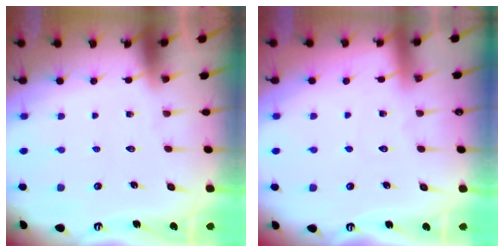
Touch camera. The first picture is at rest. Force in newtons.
{"total": 2.4, "press": 2.4, "slide": 0.3}